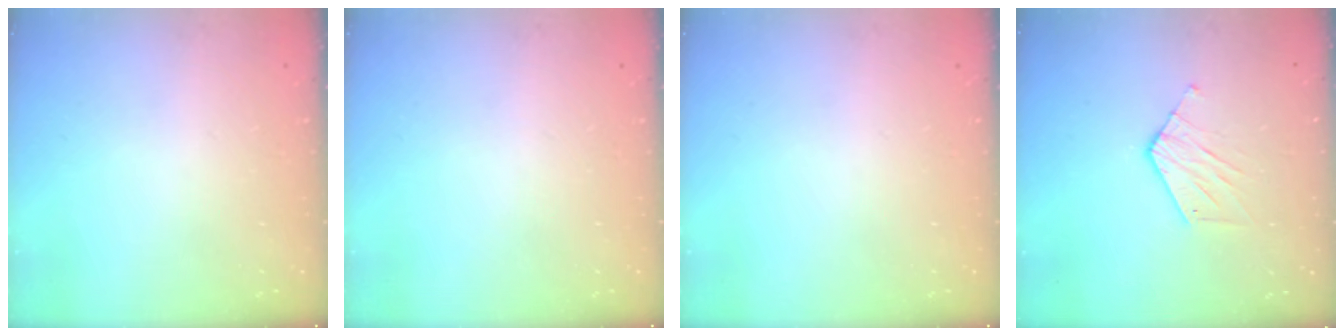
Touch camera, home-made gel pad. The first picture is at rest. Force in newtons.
{"total": 0.0}
{"total": 0.0}
{"total": 7.1, "press": 7.1, "slide": 0.3}